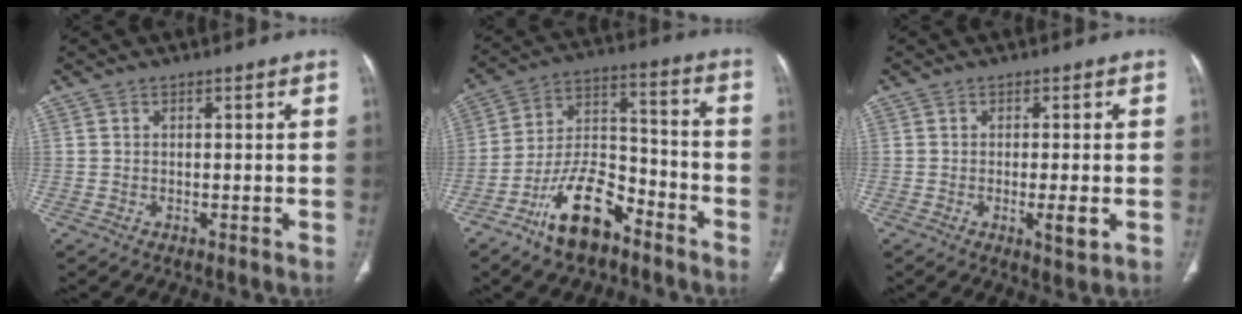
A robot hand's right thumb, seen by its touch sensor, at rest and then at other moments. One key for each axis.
{"total": 14.2, "fx": -9.2, "fy": 6.5, "fz": 8.6, "tx": -0.139, "ty": 0.073, "tz": -0.171}
{"total": 3.8, "fx": -0.9, "fy": 0.7, "fz": 3.6, "tx": -0.060, "ty": -0.010, "tz": -0.015}